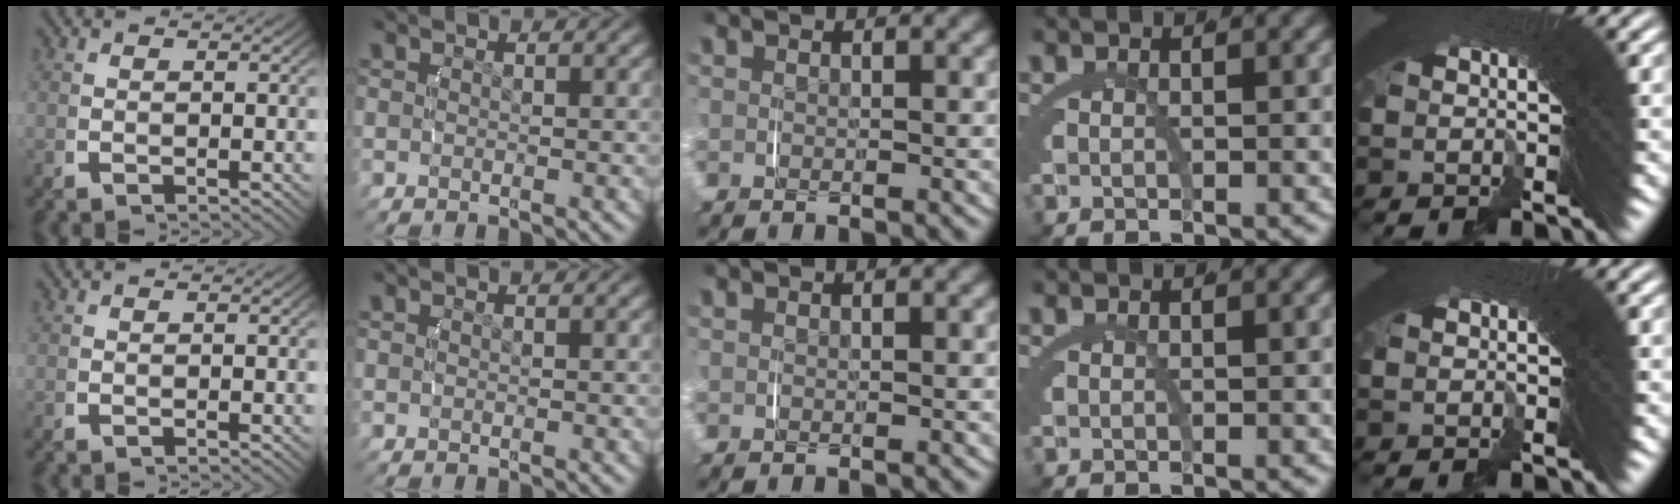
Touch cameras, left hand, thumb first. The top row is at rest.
{}